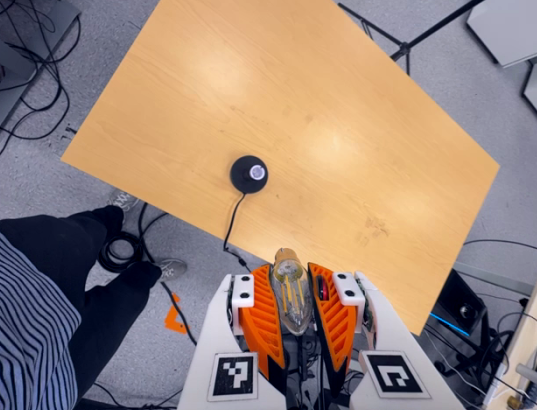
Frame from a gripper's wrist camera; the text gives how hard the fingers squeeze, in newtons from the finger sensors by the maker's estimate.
{"total": 22.1, "left": 25.3, "right": 18.8}